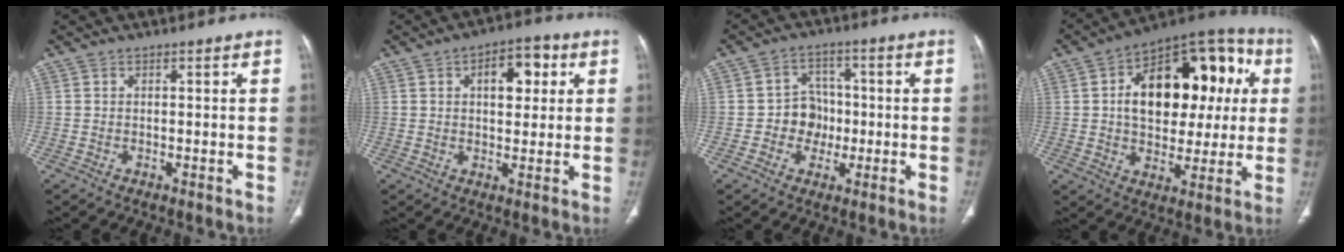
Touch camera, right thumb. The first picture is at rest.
{"total": 8.5, "force": [2.6, 4.8, 6.5], "torque": [-0.057, 0.008, 0.033]}
{"total": 6.6, "force": [-1.1, 6.0, 2.7], "torque": [-0.002, 0.018, -0.024]}
{"total": 24.5, "force": [4.4, 14.5, 19.2], "torque": [-0.238, 0.031, 0.062]}